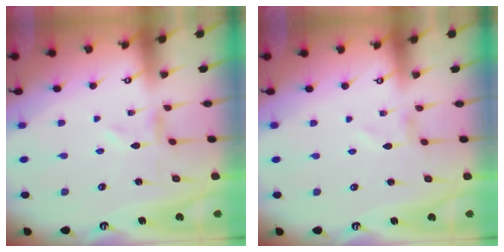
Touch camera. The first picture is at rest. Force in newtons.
{"total": 0.7, "press": 0.7, "slide": 0.1}